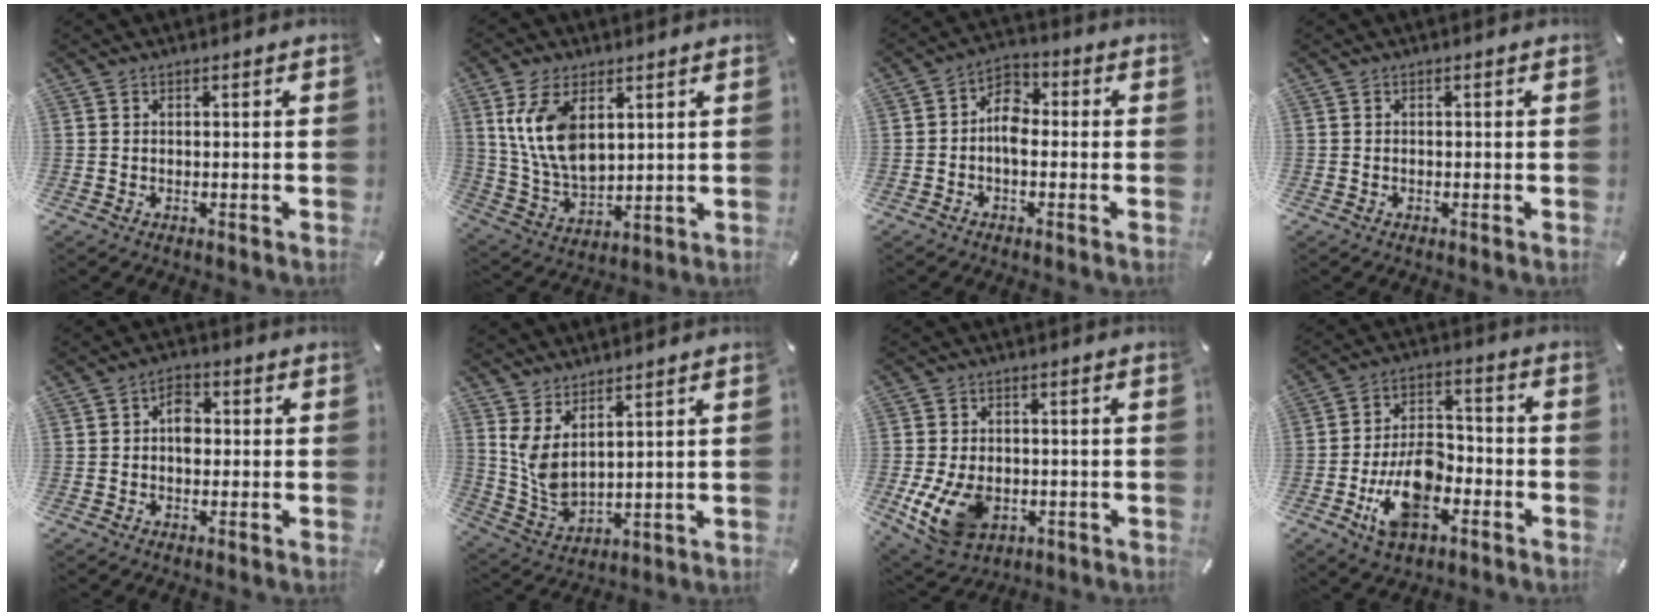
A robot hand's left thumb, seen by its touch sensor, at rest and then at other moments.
{"total": 12.3, "force": [4.7, 7.2, 8.8], "torque": [-0.220, -0.023, 0.083]}
{"total": 6.3, "force": [-1.7, 4.1, 4.5], "torque": [-0.090, 0.019, -0.033]}
{"total": 0.6, "force": [-0.2, 0.3, 0.4], "torque": [-0.008, 0.000, -0.004]}
{"total": 4.7, "force": [-0.1, 3.2, 3.4], "torque": [-0.039, 0.004, -0.008]}
{"total": 6.4, "force": [3.7, 2.8, 4.5], "torque": [-0.122, -0.038, 0.065]}
{"total": 11.8, "force": [-3.0, 8.6, 7.5], "torque": [-0.155, 0.003, -0.050]}
{"total": 14.1, "force": [-5.5, 8.5, 9.7], "torque": [-0.164, 0.023, -0.098]}